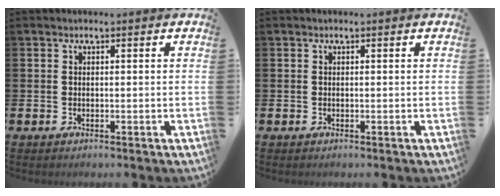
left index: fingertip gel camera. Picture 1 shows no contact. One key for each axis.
{"total": 0.0}